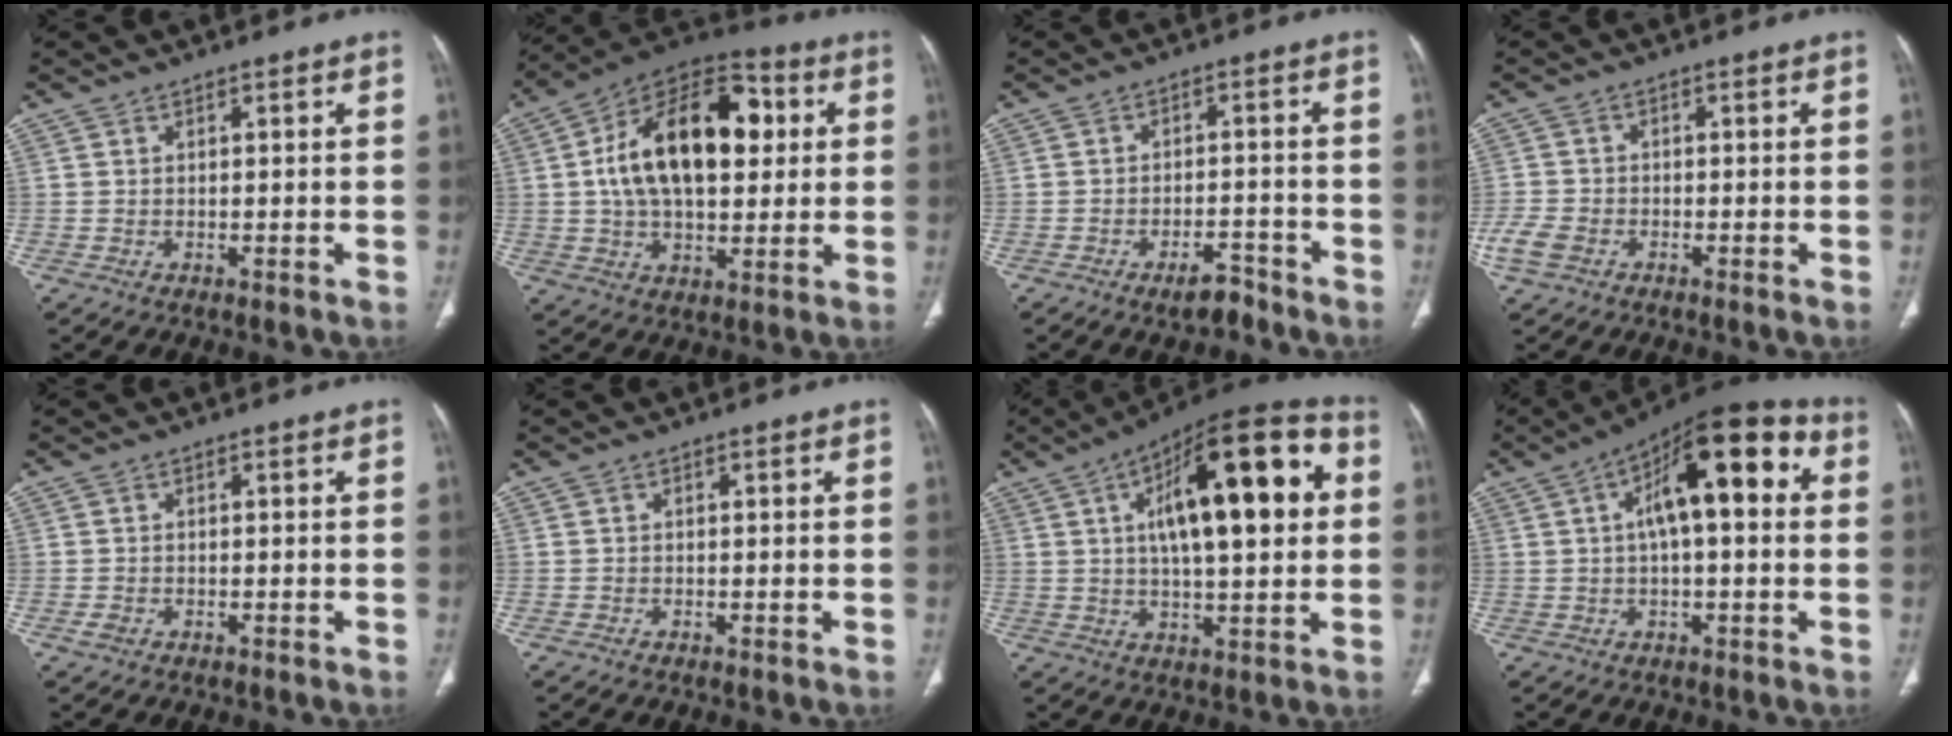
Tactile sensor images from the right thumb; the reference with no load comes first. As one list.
[{"total": 22.3, "force": [3.8, 12.8, 17.8], "torque": [-0.267, 0.021, 0.054]}, {"total": 4.5, "force": [-3.4, 1.8, 2.3], "torque": [-0.031, 0.022, -0.052]}, {"total": 4.5, "force": [-2.4, 2.8, 2.6], "torque": [-0.070, 0.007, -0.049]}, {"total": 1.3, "force": [-0.6, 0.9, 0.7], "torque": [-0.017, 0.001, -0.011]}, {"total": 0.0}, {"total": 23.0, "force": [4.9, 8.3, 20.9], "torque": [-0.298, 0.021, 0.065]}, {"total": 17.4, "force": [3.8, 6.7, 15.6], "torque": [-0.216, 0.038, 0.047]}]